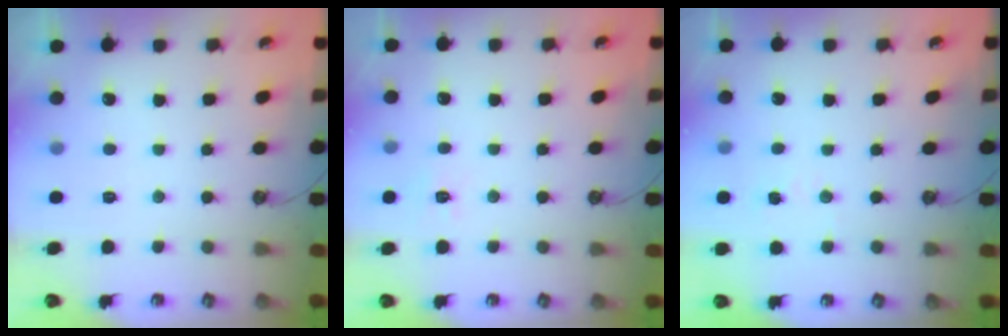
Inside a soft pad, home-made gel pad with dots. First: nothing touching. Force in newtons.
{"total": 5.7, "press": 5.7, "slide": 0.7}
{"total": 4.4, "press": 4.4, "slide": 0.4}